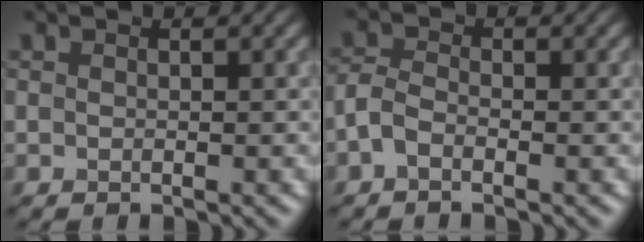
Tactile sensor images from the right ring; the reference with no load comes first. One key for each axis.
{"total": 2.0, "fx": -1.1, "fy": 1.0, "fz": 1.3, "tx": -0.031, "ty": 0.004, "tz": -0.031}